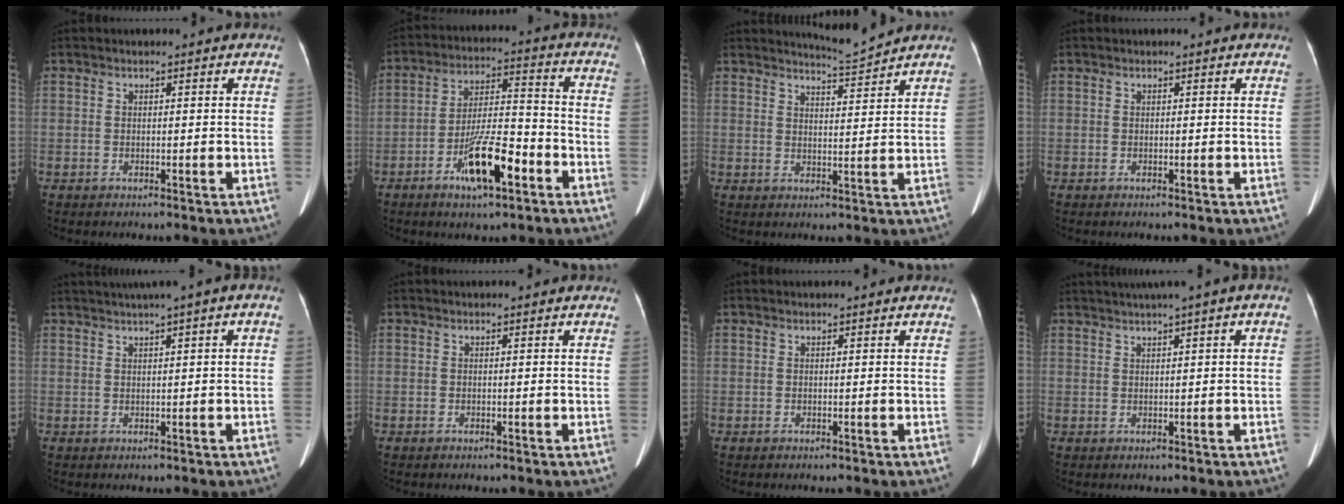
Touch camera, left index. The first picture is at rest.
{"total": 11.0, "force": [-5.5, 2.5, 9.2], "torque": [-0.177, 0.001, -0.093]}
{"total": 4.0, "force": [3.8, -1.2, -0.2], "torque": [-0.005, -0.017, 0.065]}
{"total": 0.0}
{"total": 4.8, "force": [2.3, 0.1, 4.2], "torque": [-0.069, 0.028, 0.035]}
{"total": 0.0}
{"total": 0.0}
{"total": 4.7, "force": [2.3, -0.2, 4.1], "torque": [-0.069, 0.026, 0.038]}